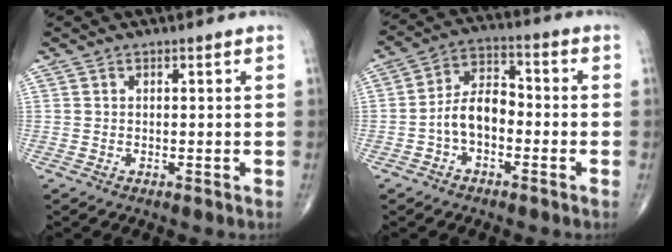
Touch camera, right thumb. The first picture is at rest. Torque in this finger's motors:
{"motor_torque": [1.48, 1.21, 0.77, -0.43, 0.04]}